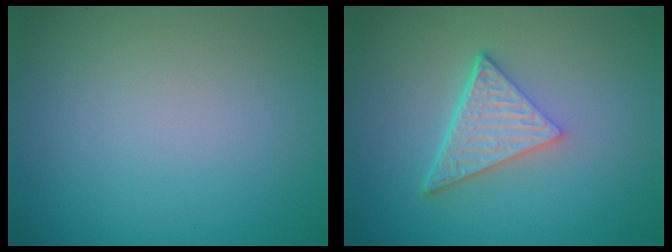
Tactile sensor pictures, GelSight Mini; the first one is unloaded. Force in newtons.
{"total": 4.8, "press": 3.3, "slide": 3.5}